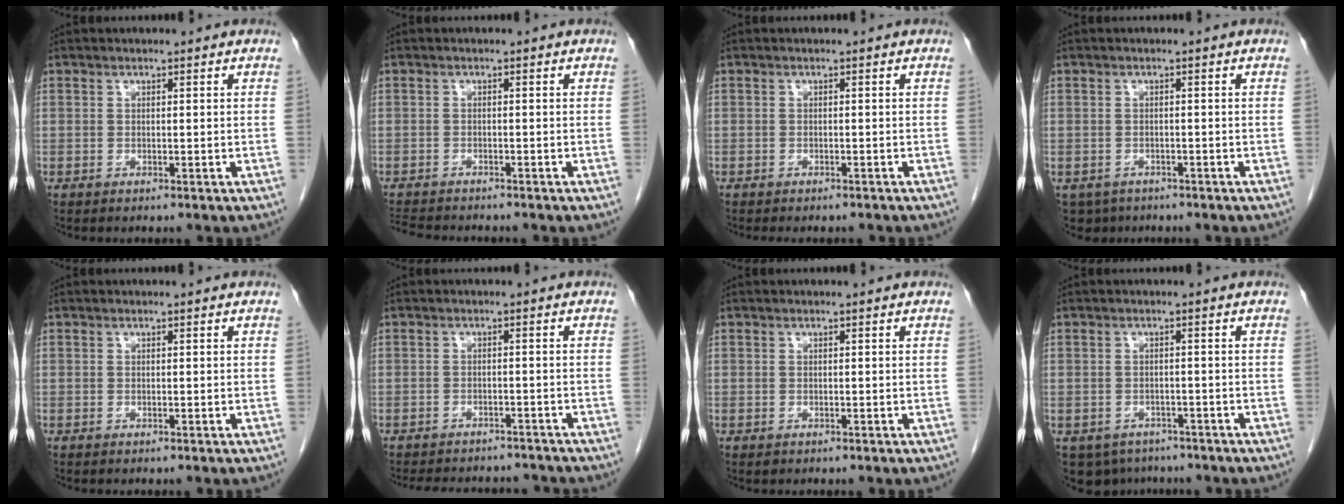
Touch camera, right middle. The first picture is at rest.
{"total": 6.0, "force": [-5.6, 1.1, 2.0], "torque": [-0.033, -0.010, -0.088]}
{"total": 3.7, "force": [-3.2, 1.3, 1.2], "torque": [-0.014, -0.005, -0.037]}
{"total": 4.1, "force": [-2.9, 2.9, 0.6], "torque": [-0.007, 0.000, -0.041]}
{"total": 0.0}
{"total": 12.0, "force": [-10.9, 3.7, 3.3], "torque": [-0.067, 0.010, -0.130]}
{"total": 0.0}
{"total": 6.2, "force": [-4.5, 4.1, 1.0], "torque": [-0.016, 0.002, -0.057]}